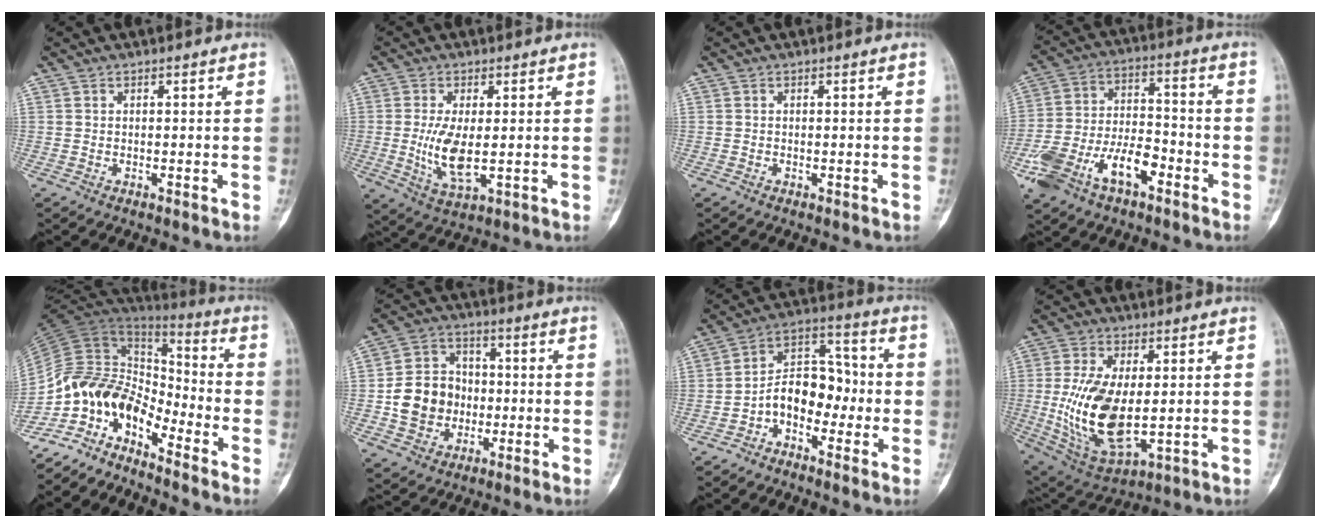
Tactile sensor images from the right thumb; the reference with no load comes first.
{"total": 7.7, "force": [-0.3, 3.0, 7.1], "torque": [-0.145, -0.017, 0.002]}
{"total": 0.0}
{"total": 15.7, "force": [-7.8, 8.1, 11.0], "torque": [-0.207, 0.051, -0.140]}
{"total": 16.2, "force": [-10.6, 8.2, 9.2], "torque": [-0.153, 0.092, -0.205]}
{"total": 12.2, "force": [-1.5, 10.5, 5.9], "torque": [-0.078, 0.023, -0.028]}
{"total": 10.4, "force": [-3.2, 7.1, 6.9], "torque": [-0.091, 0.059, -0.066]}
{"total": 16.0, "force": [-0.3, 7.8, 13.9], "torque": [-0.271, -0.014, 0.014]}